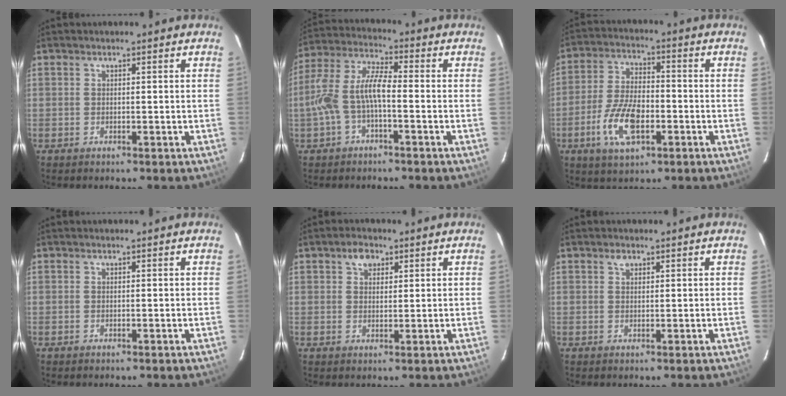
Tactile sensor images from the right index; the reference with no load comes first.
{"total": 8.7, "force": [-2.5, 2.7, 7.9], "torque": [-0.179, 0.015, -0.047]}
{"total": 11.4, "force": [-4.3, 5.2, 9.2], "torque": [-0.195, -0.003, -0.076]}
{"total": 0.0}
{"total": 3.3, "force": [1.7, 2.3, 1.6], "torque": [-0.022, 0.011, 0.029]}
{"total": 1.2, "force": [0.7, 0.8, 0.5], "torque": [-0.008, 0.004, 0.013]}